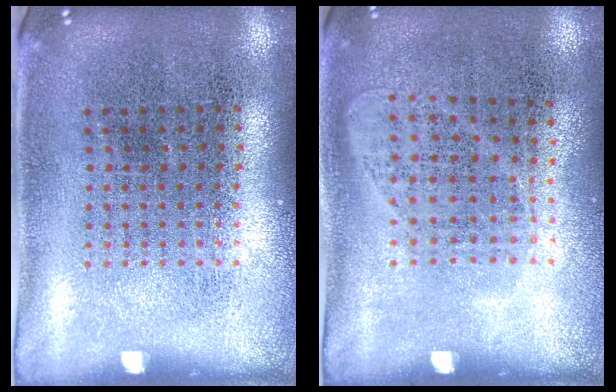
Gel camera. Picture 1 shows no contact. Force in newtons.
{"total": 1.0, "press": 0.9, "slide": 0.4}